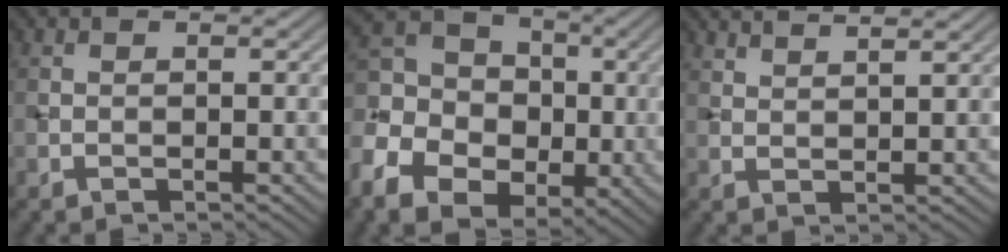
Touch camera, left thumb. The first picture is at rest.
{"total": 12.4, "force": [-3.1, 9.7, 7.0], "torque": [-0.187, -0.022, -0.069]}
{"total": 4.0, "force": [3.4, 0.7, 2.1], "torque": [-0.019, 0.003, 0.050]}